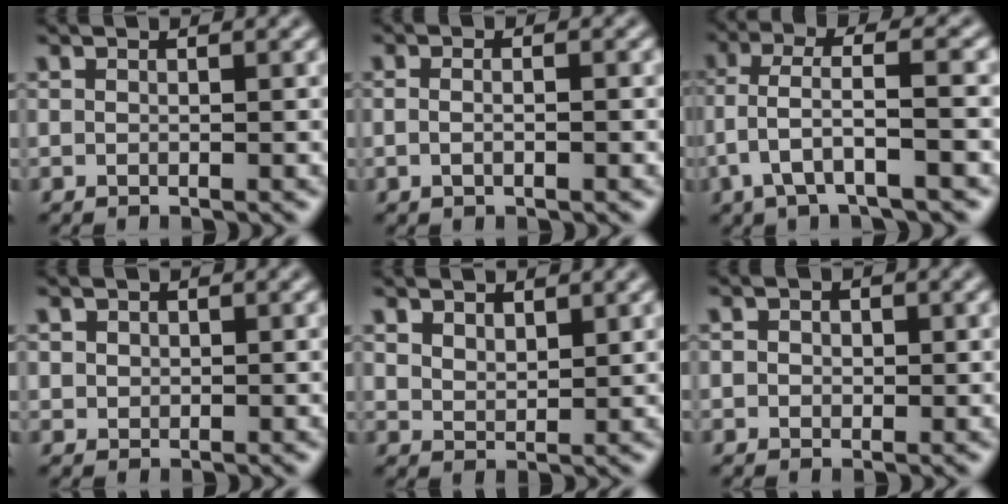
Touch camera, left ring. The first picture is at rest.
{"total": 3.2, "force": [0.6, 1.9, 2.5], "torque": [-0.014, 0.024, -0.024]}
{"total": 4.4, "force": [-1.3, 1.0, 4.1], "torque": [-0.089, 0.012, -0.023]}
{"total": 0.9, "force": [0.3, 0.8, 0.2], "torque": [-0.001, -0.005, 0.010]}
{"total": 2.0, "force": [1.4, 1.1, 0.9], "torque": [-0.023, -0.005, 0.032]}
{"total": 1.7, "force": [0.5, 1.4, 0.8], "torque": [-0.011, 0.008, -0.007]}